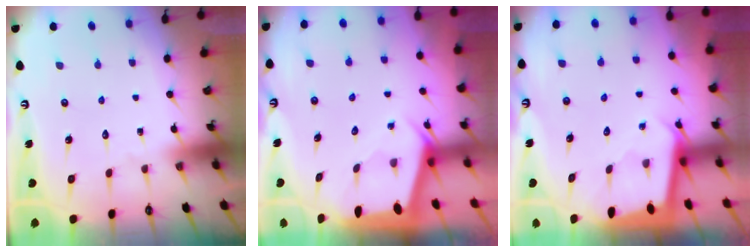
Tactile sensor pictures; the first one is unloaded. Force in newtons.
{"total": 2.9, "press": 2.9, "slide": 0.2}
{"total": 2.1, "press": 2.1, "slide": 0.1}